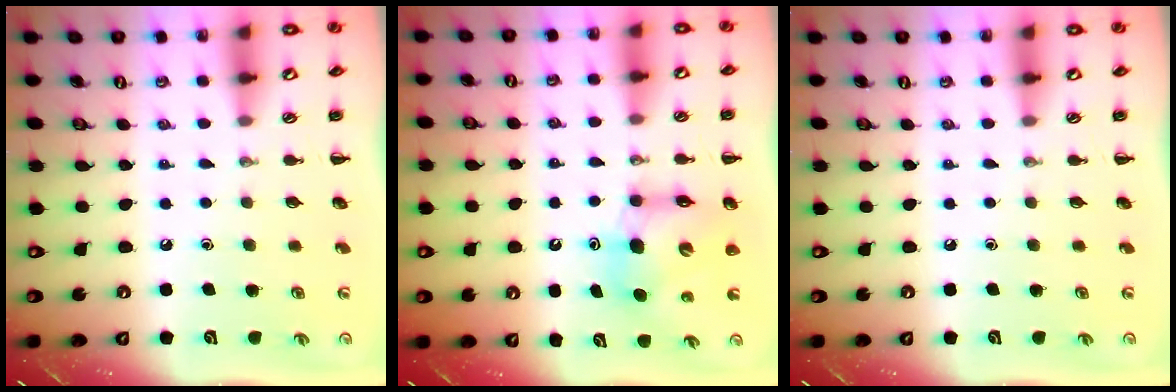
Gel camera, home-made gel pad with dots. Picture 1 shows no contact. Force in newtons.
{"total": 7.7, "press": 7.5, "slide": 1.3}
{"total": 0.0}